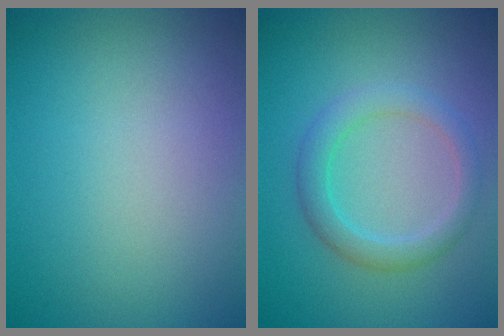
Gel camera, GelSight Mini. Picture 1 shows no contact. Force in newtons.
{"total": 2.9, "press": 2.8, "slide": 0.1}